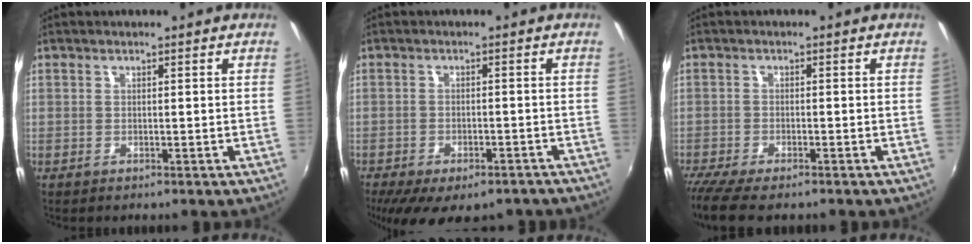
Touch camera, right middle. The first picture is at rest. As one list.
[{"total": 14.5, "force": [-10.5, 6.0, 8.0], "torque": [-0.168, -0.045, -0.144]}, {"total": 6.7, "force": [-5.5, 1.2, 3.6], "torque": [-0.090, -0.035, -0.100]}]